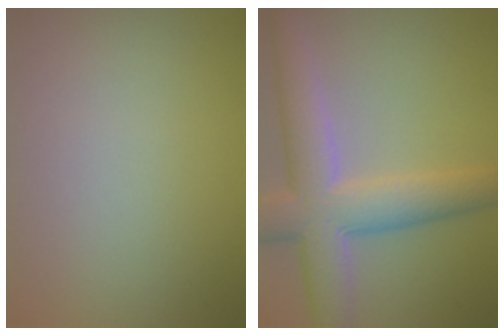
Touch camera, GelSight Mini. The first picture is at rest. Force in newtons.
{"total": 8.0, "press": 8.0, "slide": 0.4}